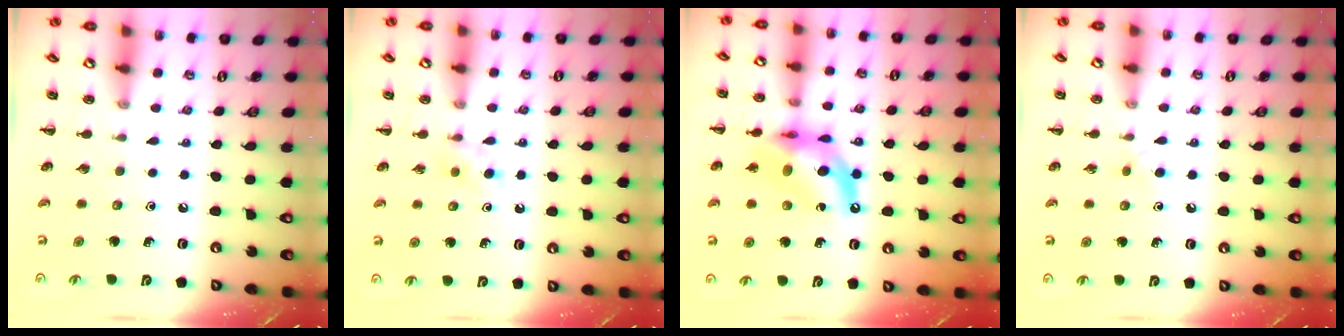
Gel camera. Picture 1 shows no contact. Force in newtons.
{"total": 3.0, "press": 2.7, "slide": 1.2}
{"total": 13.8, "press": 13.3, "slide": 3.6}
{"total": 3.7, "press": 3.5, "slide": 1.4}